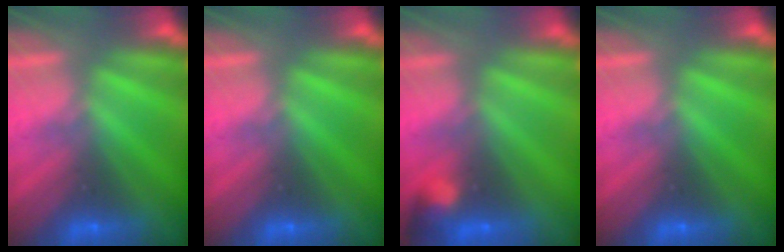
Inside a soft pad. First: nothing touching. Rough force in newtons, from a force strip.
{"total": 0.0}
{"total": 2.9}
{"total": 0.0}